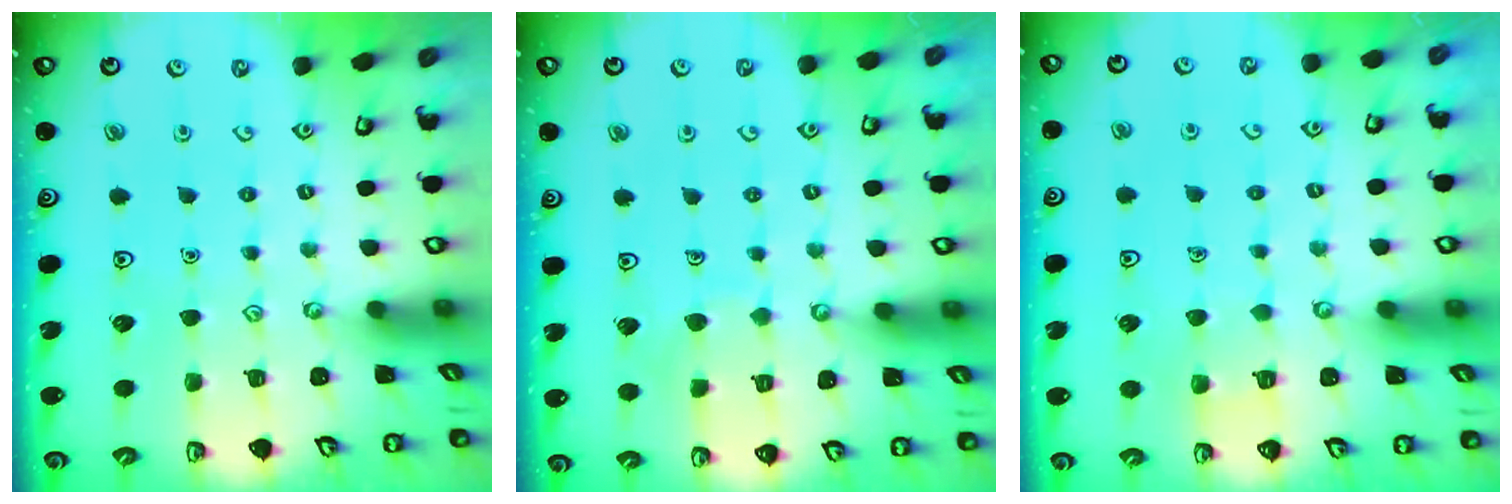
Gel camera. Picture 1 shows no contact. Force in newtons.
{"total": 4.9, "press": 4.8, "slide": 0.4}
{"total": 4.3, "press": 4.3, "slide": 0.4}